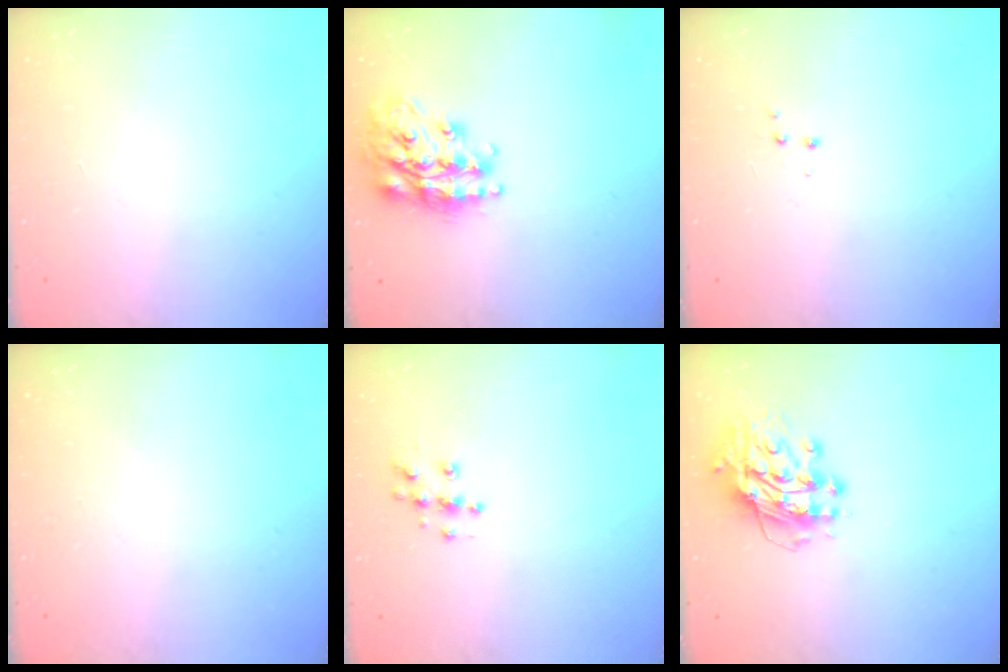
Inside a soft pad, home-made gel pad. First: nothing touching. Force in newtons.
{"total": 18.0, "press": 17.9, "slide": 1.6}
{"total": 3.4, "press": 3.3, "slide": 0.6}
{"total": 0.0}
{"total": 7.6, "press": 7.6, "slide": 0.4}
{"total": 12.9, "press": 12.8, "slide": 1.2}